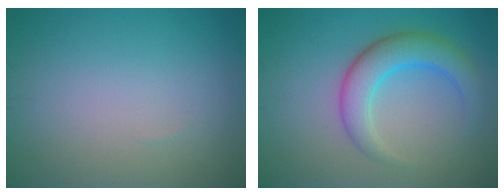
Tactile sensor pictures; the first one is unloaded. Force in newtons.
{"total": 4.8, "press": 4.8, "slide": 0.1}